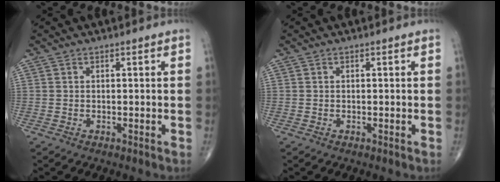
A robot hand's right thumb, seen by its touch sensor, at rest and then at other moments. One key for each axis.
{"total": 0.0}